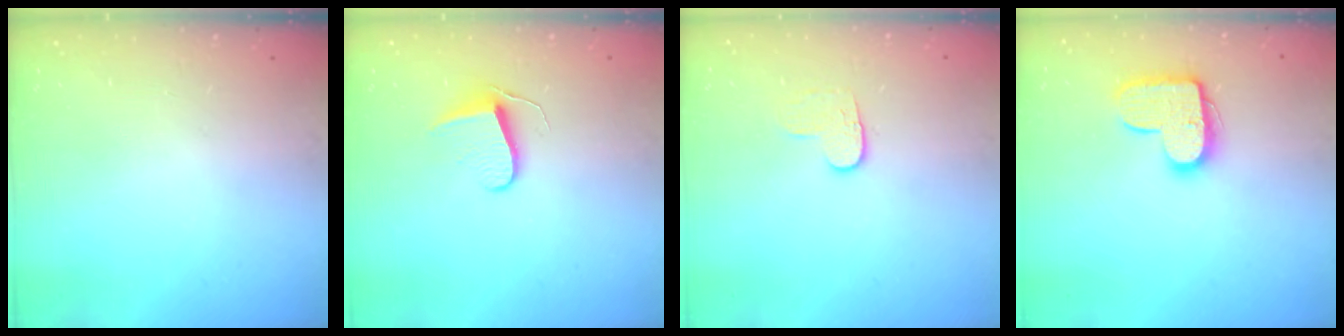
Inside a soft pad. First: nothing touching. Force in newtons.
{"total": 7.0, "press": 7.0, "slide": 0.6}
{"total": 5.8, "press": 5.8, "slide": 0.6}
{"total": 13.5, "press": 13.5, "slide": 0.6}